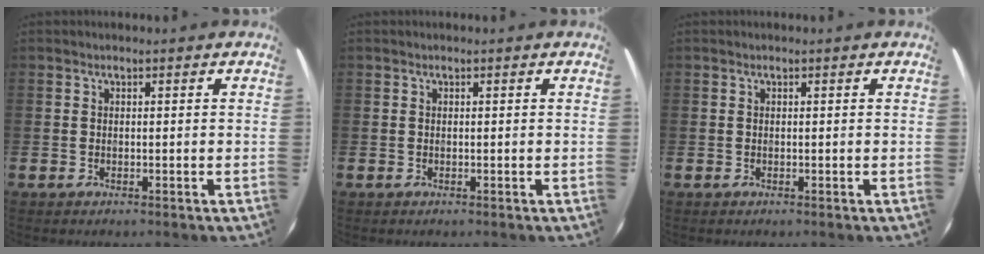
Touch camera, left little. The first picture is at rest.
{"total": 0.0}
{"total": 0.0}